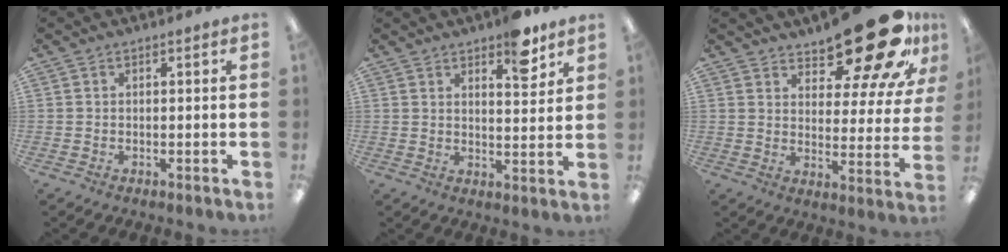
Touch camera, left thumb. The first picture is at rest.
{"total": 8.2, "force": [5.8, 3.1, 4.9], "torque": [-0.045, -0.035, 0.093]}
{"total": 21.4, "force": [15.9, 7.9, 12.0], "torque": [-0.152, -0.107, 0.259]}